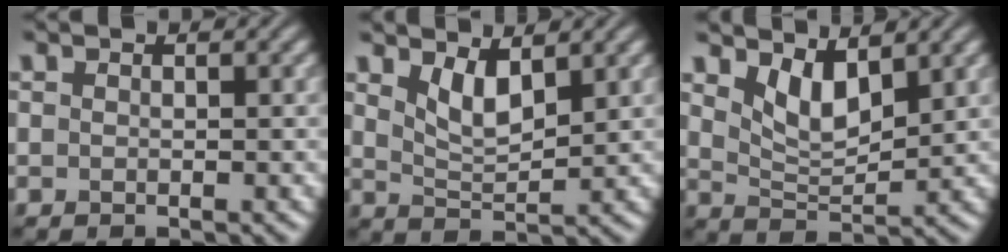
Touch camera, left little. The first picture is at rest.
{"total": 3.1, "force": [1.8, 1.0, 2.2], "torque": [-0.047, -0.011, 0.039]}
{"total": 3.7, "force": [2.2, 1.6, 2.6], "torque": [-0.058, -0.010, 0.043]}